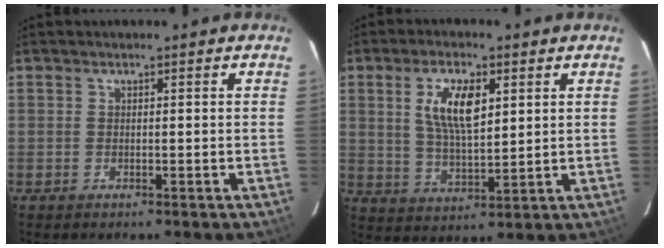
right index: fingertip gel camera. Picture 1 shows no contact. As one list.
[{"total": 9.1, "force": [3.0, 3.8, 7.7], "torque": [-0.144, 0.005, 0.060]}]